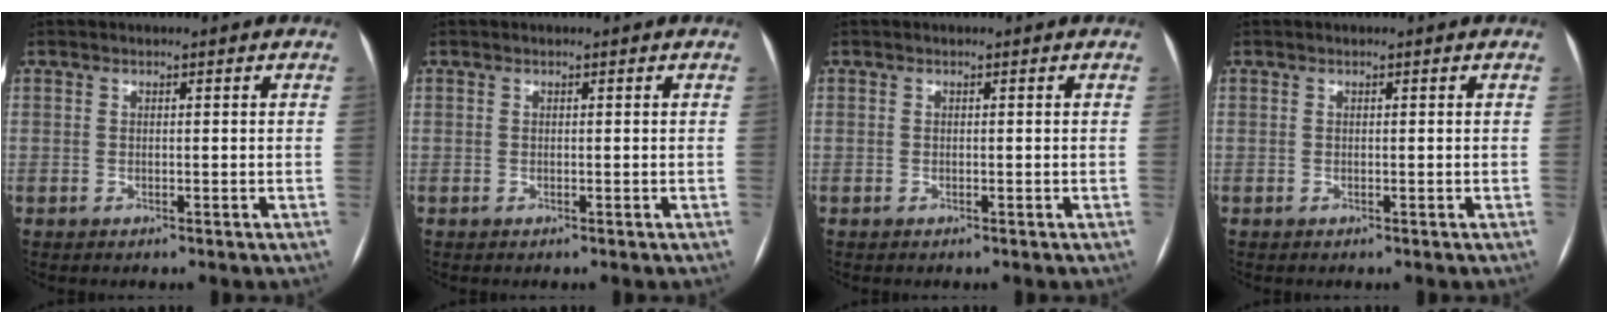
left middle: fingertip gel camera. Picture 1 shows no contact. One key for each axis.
{"total": 0.0}
{"total": 0.0}
{"total": 0.0}